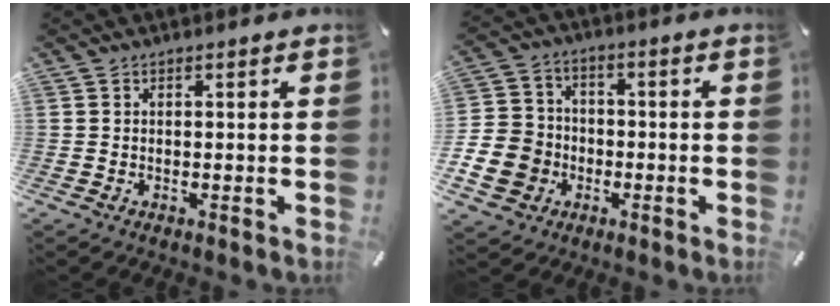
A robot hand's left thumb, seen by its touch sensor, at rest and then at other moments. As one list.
[{"total": 11.4, "force": [-3.6, 10.0, 3.8], "torque": [-0.096, 0.026, -0.066]}]